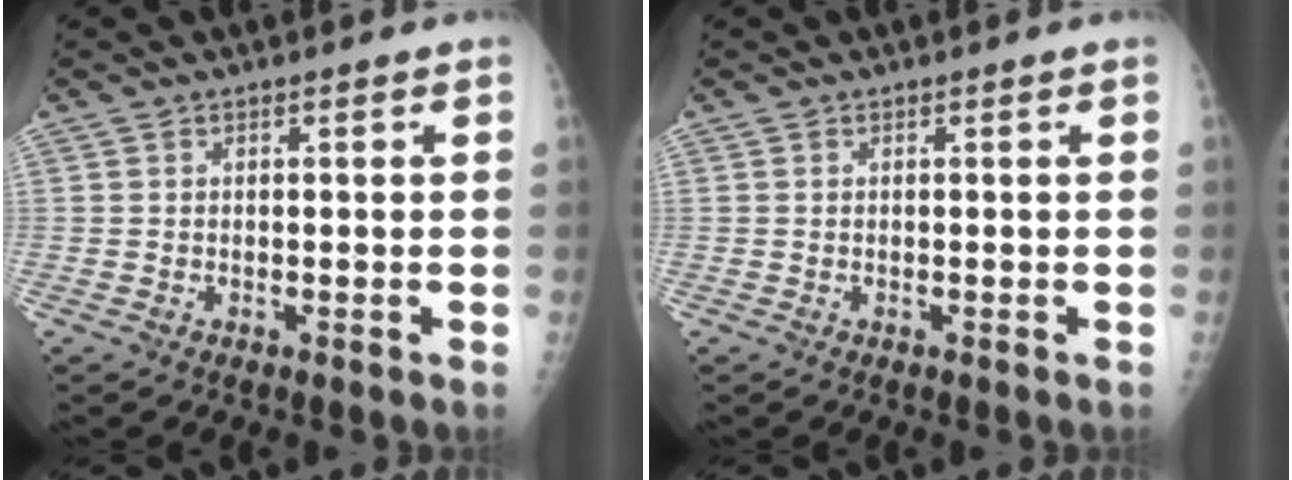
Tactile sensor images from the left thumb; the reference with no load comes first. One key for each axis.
{"total": 0.0}